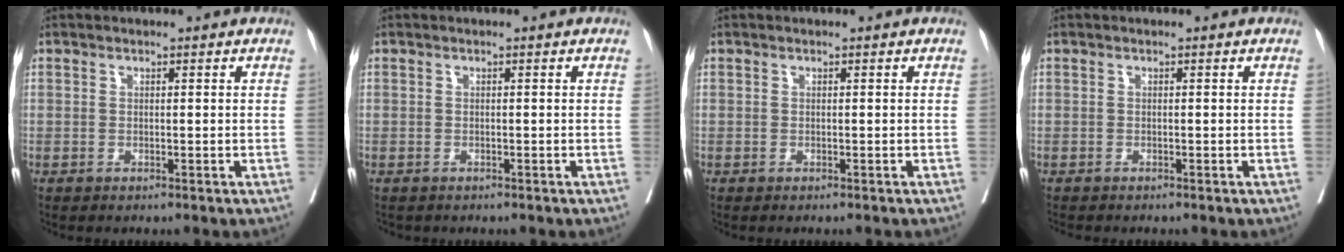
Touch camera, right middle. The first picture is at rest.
{"total": 0.9, "force": [-0.8, 0.3, 0.1], "torque": [-0.017, -0.003, -0.015]}
{"total": 1.1, "force": [-1.0, 0.1, 0.4], "torque": [-0.004, -0.001, -0.016]}
{"total": 1.5, "force": [-1.4, 0.1, 0.4], "torque": [-0.018, -0.006, -0.021]}